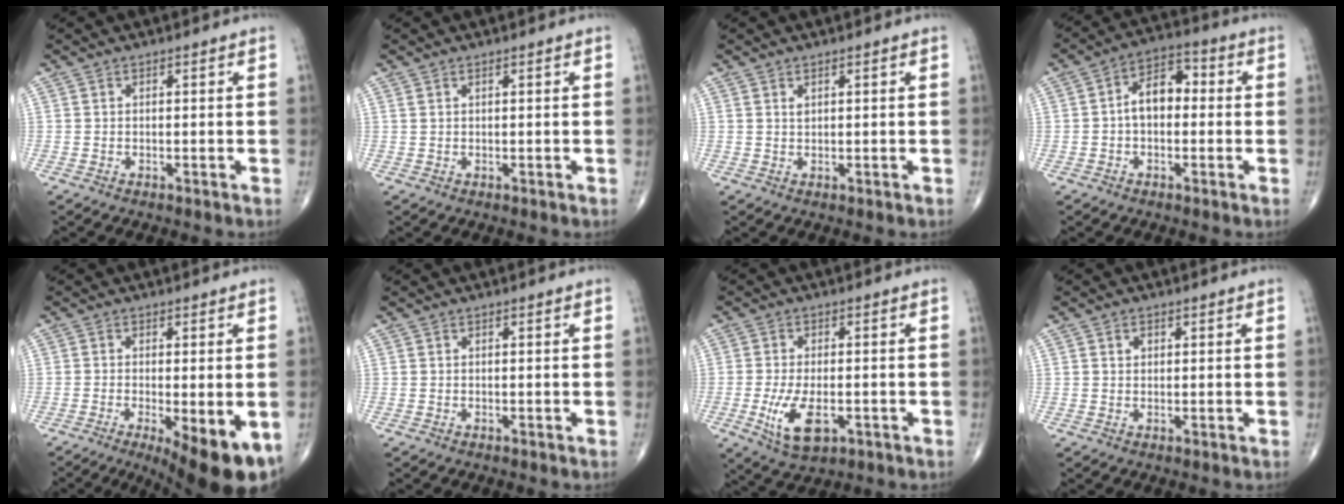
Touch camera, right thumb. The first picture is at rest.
{"total": 0.7, "force": [0.5, 0.1, 0.4], "torque": [-0.011, 0.005, 0.013]}
{"total": 0.9, "force": [0.6, 0.4, 0.6], "torque": [-0.008, 0.000, 0.012]}
{"total": 7.9, "force": [-0.1, 5.0, 6.1], "torque": [-0.083, 0.031, -0.014]}
{"total": 13.3, "force": [-5.5, 4.1, 11.4], "torque": [-0.139, -0.017, -0.075]}
{"total": 0.0}
{"total": 7.8, "force": [-2.4, 3.8, 6.4], "torque": [-0.124, -0.005, -0.033]}
{"total": 1.4, "force": [0.6, 1.1, 0.8], "torque": [-0.008, -0.002, 0.010]}